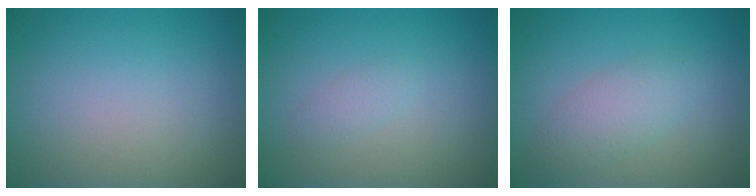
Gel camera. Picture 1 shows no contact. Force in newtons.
{"total": 1.0, "press": 1.0, "slide": 0.0}
{"total": 2.8, "press": 2.8, "slide": 0.0}